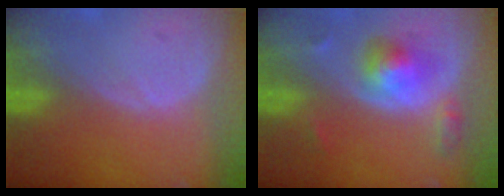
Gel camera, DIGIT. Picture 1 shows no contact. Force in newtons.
{"total": 5.1, "press": 5.0, "slide": 1.1}